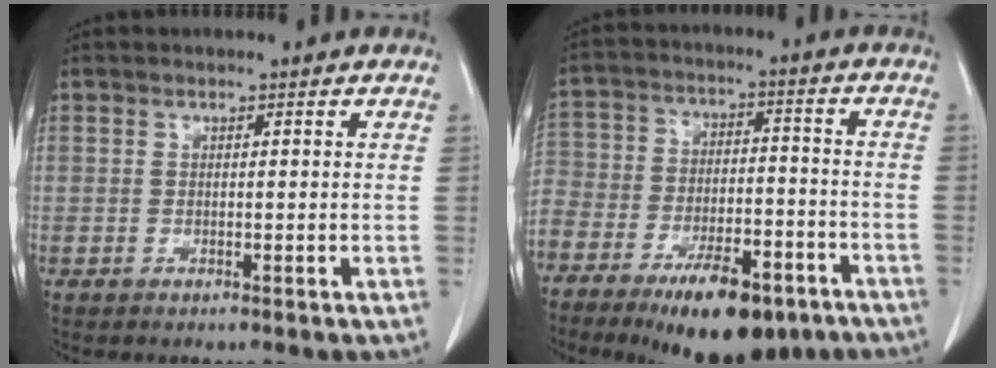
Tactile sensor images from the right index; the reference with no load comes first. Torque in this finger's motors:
{"motor_torque": [1.17, -0.97, 0.18, 0.00]}